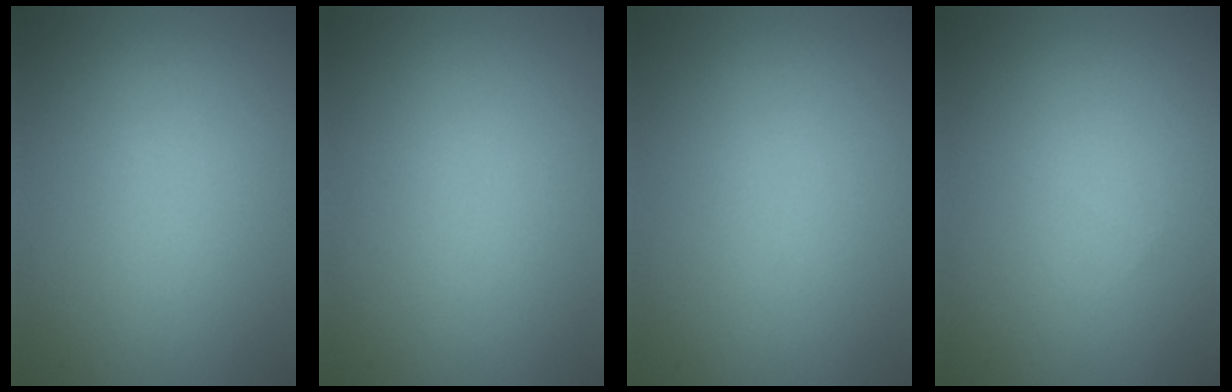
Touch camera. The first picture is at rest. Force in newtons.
{"total": 0.0}
{"total": 0.0}
{"total": 0.0}